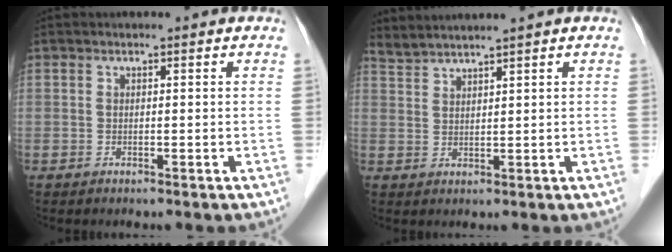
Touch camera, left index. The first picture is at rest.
{"total": 4.1, "force": [3.9, -1.0, 1.1], "torque": [-0.021, 0.018, 0.078]}